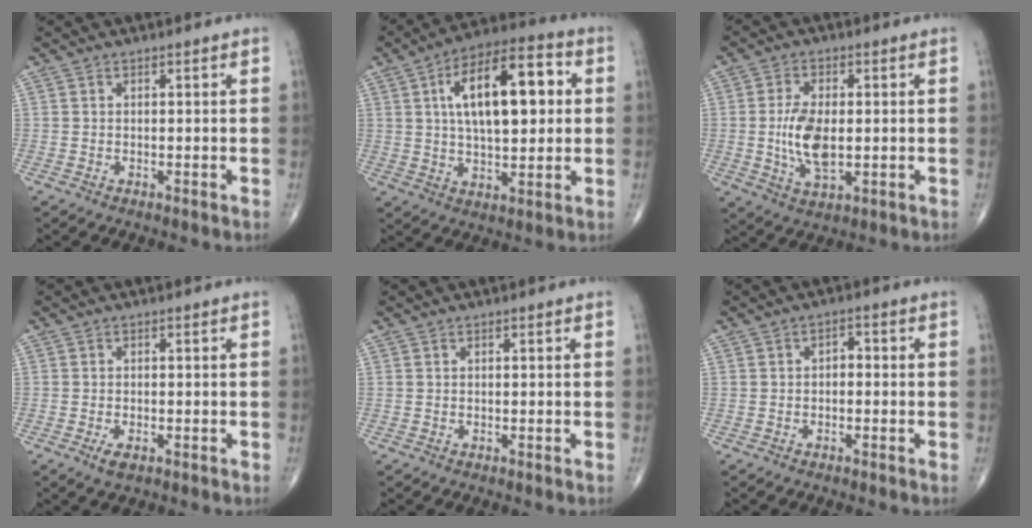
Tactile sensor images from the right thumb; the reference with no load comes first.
{"total": 18.3, "force": [3.6, 8.3, 15.9], "torque": [-0.235, 0.016, 0.053]}
{"total": 9.0, "force": [-0.3, 4.5, 7.7], "torque": [-0.147, -0.007, -0.003]}
{"total": 2.2, "force": [-1.0, 1.0, 1.7], "torque": [-0.032, -0.002, -0.017]}
{"total": 0.0}
{"total": 2.0, "force": [-0.3, 1.3, 1.4], "torque": [-0.009, 0.012, -0.012]}